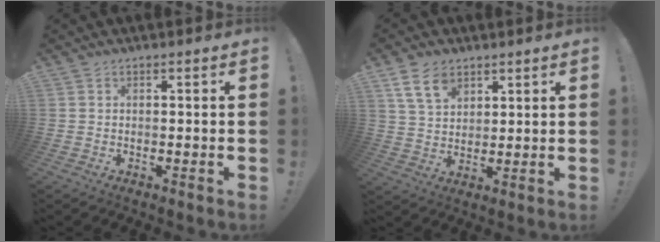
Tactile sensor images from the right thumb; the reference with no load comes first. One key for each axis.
{"total": 9.7, "fx": 5.7, "fy": 6.1, "fz": 4.9, "tx": -0.082, "ty": -0.018, "tz": 0.111}